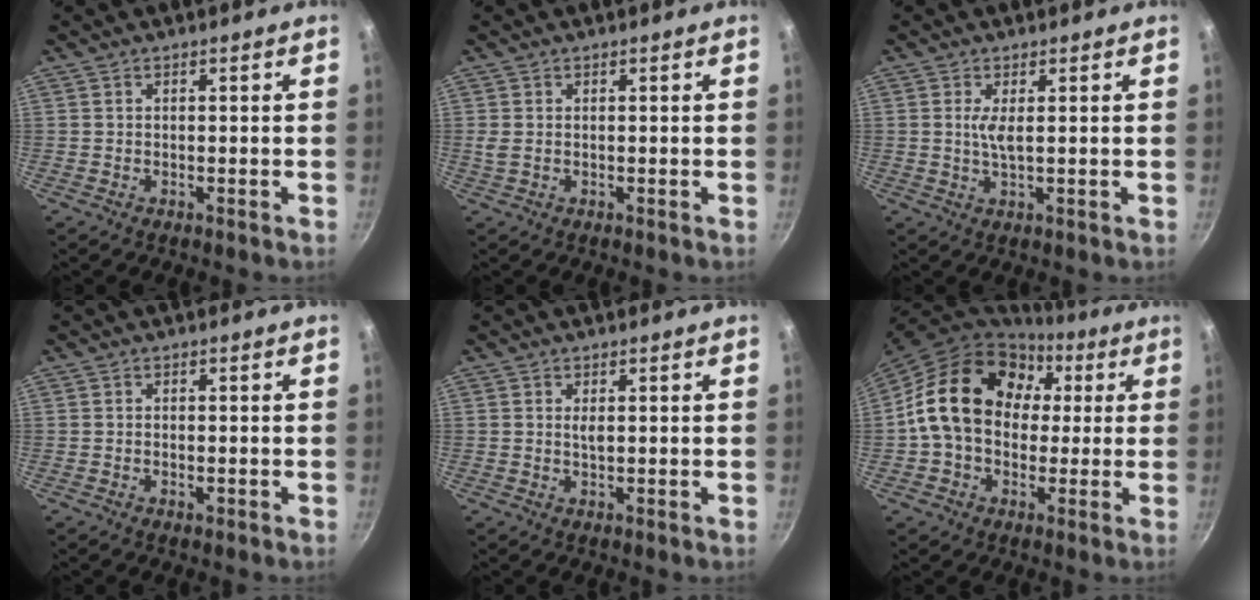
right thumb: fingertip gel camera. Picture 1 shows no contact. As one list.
[{"total": 1.3, "force": [0.2, 0.7, 1.1], "torque": [-0.025, -0.001, 0.005]}, {"total": 2.8, "force": [0.6, 0.6, 2.6], "torque": [-0.056, -0.006, 0.013]}, {"total": 1.1, "force": [-0.4, 0.6, 0.8], "torque": [-0.014, 0.002, -0.007]}, {"total": 1.3, "force": [0.3, 0.5, 1.2], "torque": [-0.021, -0.001, 0.005]}, {"total": 19.5, "force": [3.1, 15.0, 12.1], "torque": [-0.180, 0.038, 0.043]}]